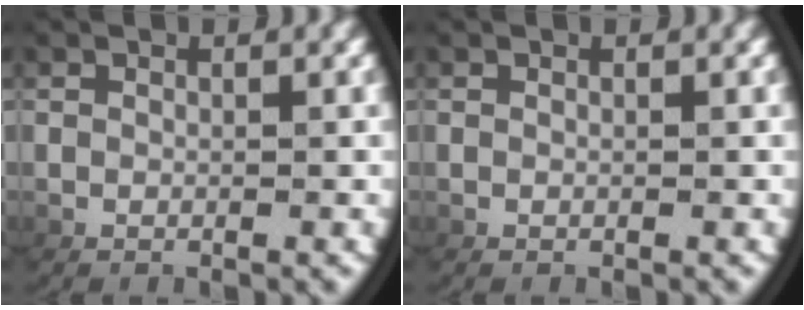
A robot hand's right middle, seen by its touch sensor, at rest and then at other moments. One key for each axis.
{"total": 0.0}